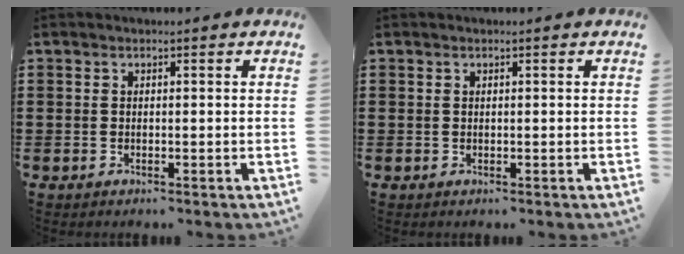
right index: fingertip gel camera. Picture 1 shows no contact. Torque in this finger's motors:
{"motor_torque": [-0.43, 0.82, 0.00, 0.00]}